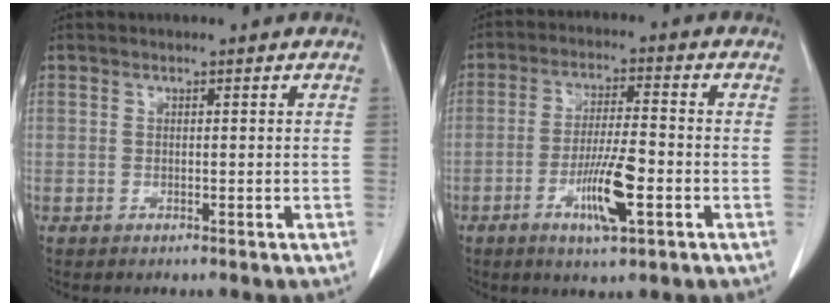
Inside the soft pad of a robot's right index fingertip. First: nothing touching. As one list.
[{"total": 8.4, "force": [-3.1, 1.1, 7.7], "torque": [-0.144, -0.005, -0.052]}]